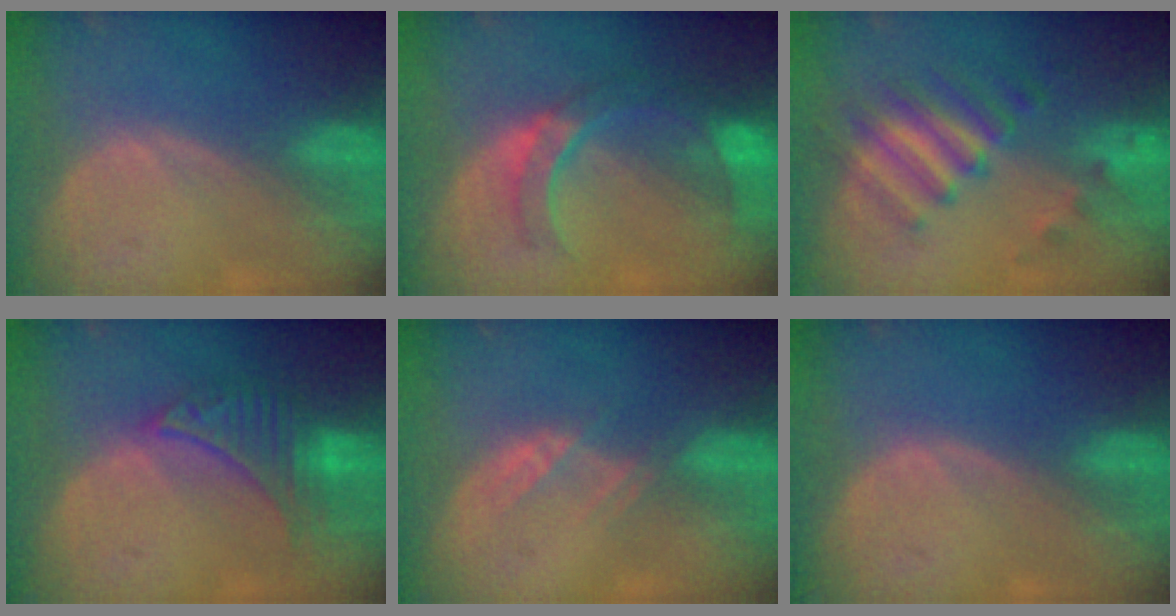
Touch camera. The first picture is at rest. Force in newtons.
{"total": 9.1, "press": 7.9, "slide": 4.5}
{"total": 7.7, "press": 7.6, "slide": 0.9}
{"total": 6.6, "press": 6.6, "slide": 0.7}
{"total": 2.6, "press": 2.5, "slide": 0.7}
{"total": 0.0}